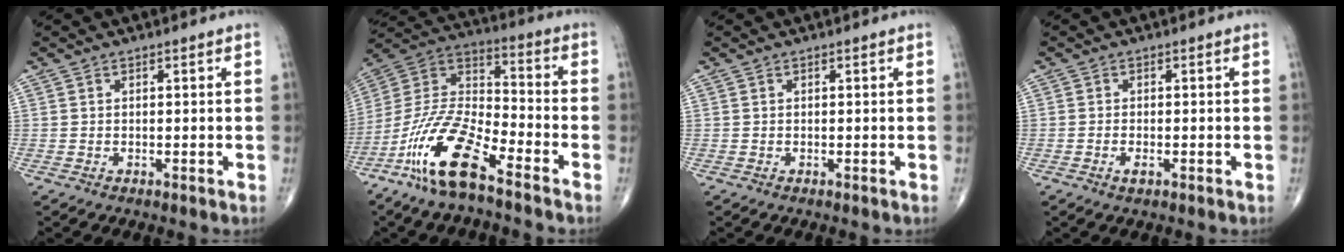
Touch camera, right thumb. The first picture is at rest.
{"total": 16.4, "force": [-10.5, 4.8, 11.7], "torque": [-0.235, 0.061, -0.206]}
{"total": 0.0}
{"total": 1.6, "force": [-0.7, 0.7, 1.2], "torque": [-0.023, 0.000, -0.013]}